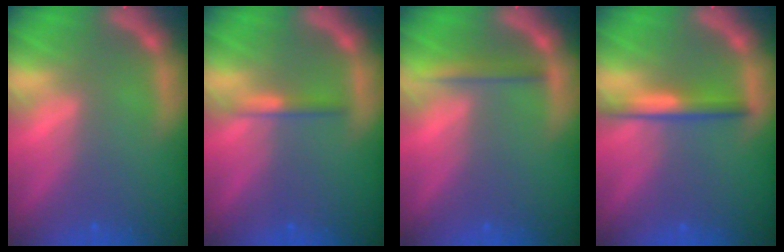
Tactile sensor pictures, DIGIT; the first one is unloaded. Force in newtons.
{"total": 1.4}
{"total": 2.0}
{"total": 3.0}